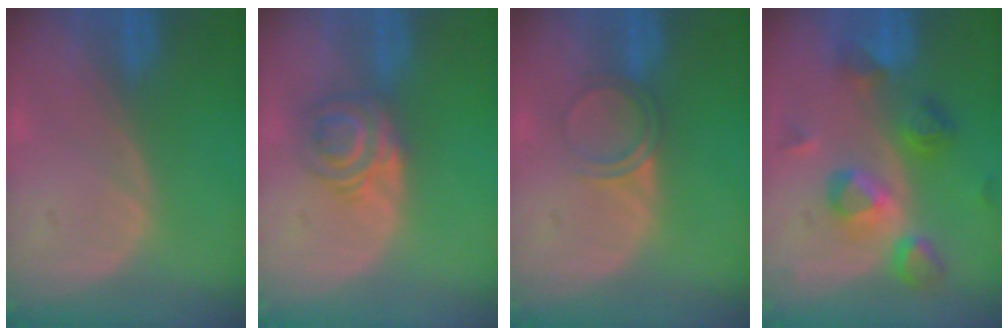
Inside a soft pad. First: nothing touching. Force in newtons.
{"total": 6.1, "press": 5.2, "slide": 3.3}
{"total": 3.2, "press": 2.9, "slide": 1.2}
{"total": 7.4, "press": 7.4, "slide": 0.8}